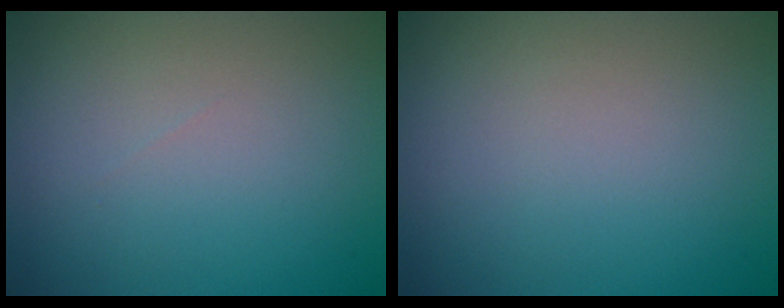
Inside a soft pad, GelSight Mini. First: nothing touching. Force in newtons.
{"total": 0.0}